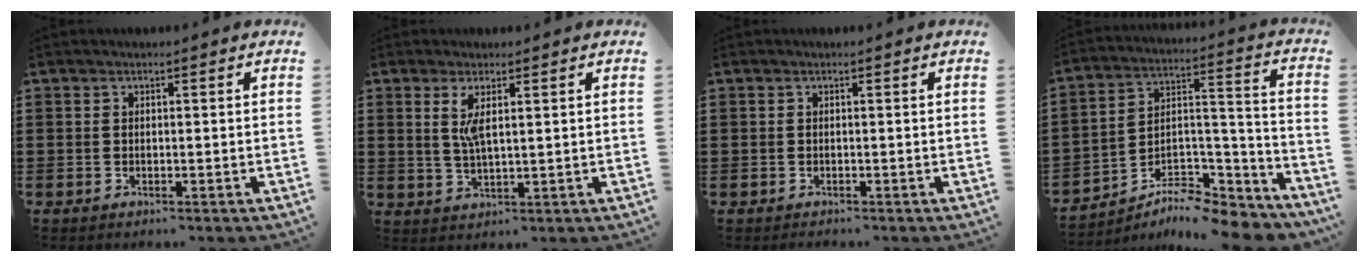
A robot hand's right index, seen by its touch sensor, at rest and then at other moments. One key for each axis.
{"total": 3.5, "fx": 1.2, "fy": 0.9, "fz": 3.2, "tx": -0.066, "ty": 0.003, "tz": 0.018}
{"total": 0.6, "fx": -0.4, "fy": 0.4, "fz": -0.1, "tx": 0.001, "ty": 0.005, "tz": -0.010}
{"total": 7.4, "fx": -6.7, "fy": 2.1, "fz": 2.2, "tx": -0.032, "ty": 0.010, "tz": -0.129}